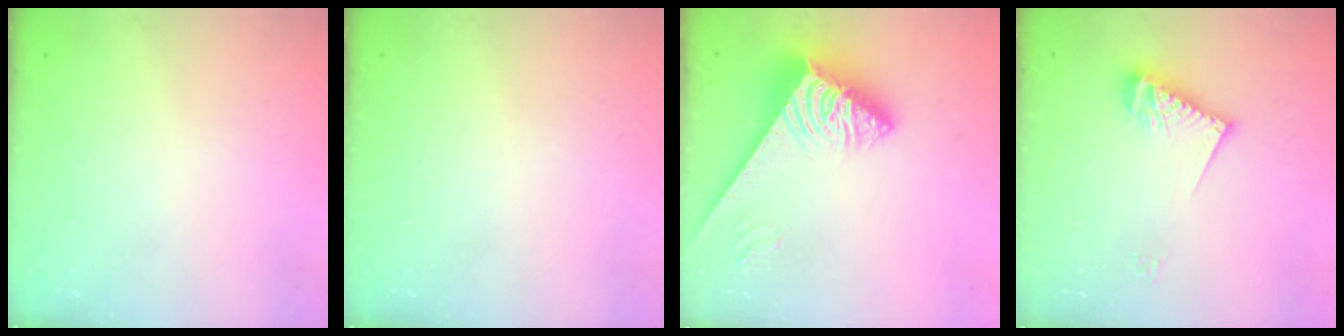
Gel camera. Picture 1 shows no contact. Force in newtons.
{"total": 0.0}
{"total": 4.7, "press": 4.7, "slide": 0.7}
{"total": 10.7, "press": 10.7, "slide": 0.7}